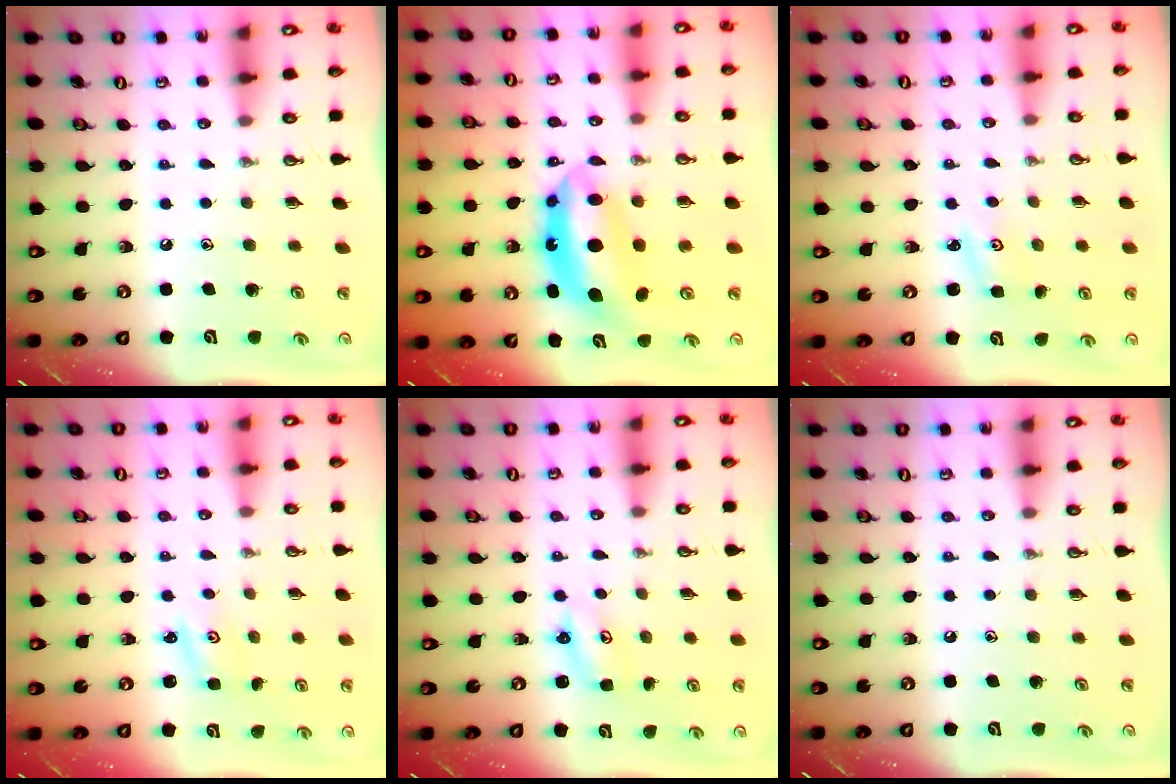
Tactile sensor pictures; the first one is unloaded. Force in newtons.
{"total": 9.6, "press": 9.5, "slide": 1.1}
{"total": 2.5, "press": 2.5, "slide": 0.3}
{"total": 1.6, "press": 1.6, "slide": 0.3}
{"total": 2.9, "press": 2.9, "slide": 0.3}
{"total": 0.0}